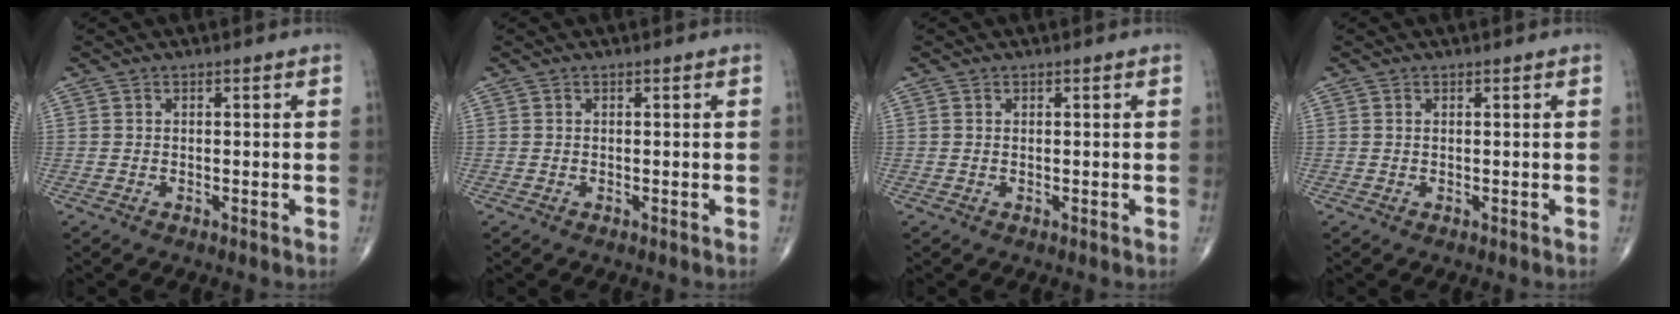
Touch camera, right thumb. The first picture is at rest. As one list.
[{"total": 0.0}, {"total": 0.0}, {"total": 0.0}]